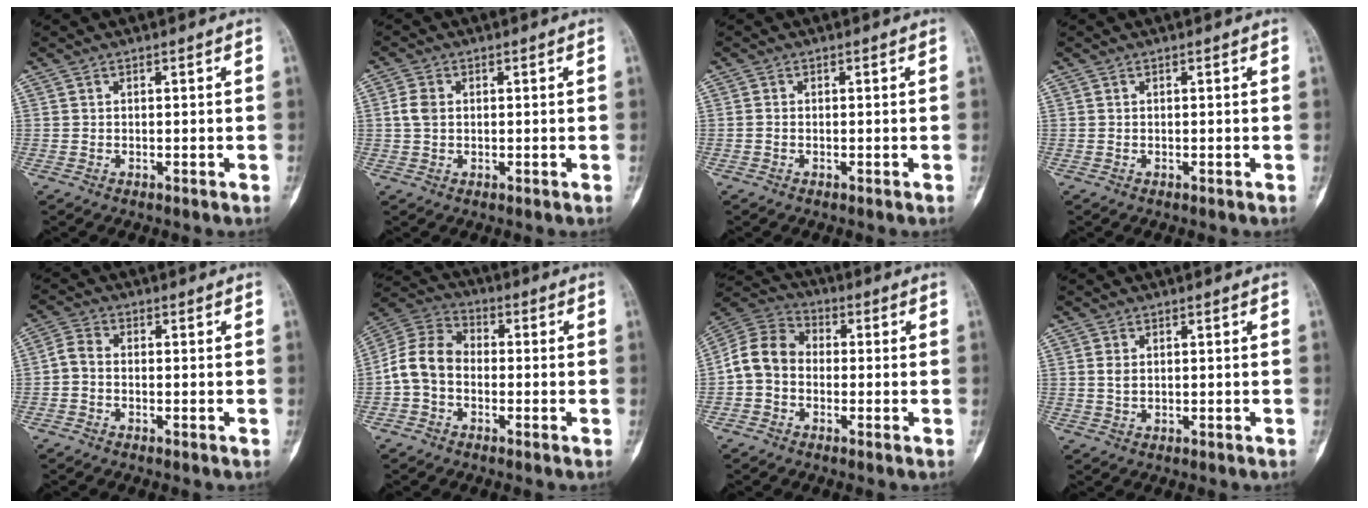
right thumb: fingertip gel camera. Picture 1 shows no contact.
{"total": 3.0, "force": [0.3, 2.2, 2.1], "torque": [-0.046, 0.005, 0.003]}
{"total": 0.5, "force": [-0.2, 0.3, 0.4], "torque": [-0.008, 0.000, -0.006]}
{"total": 0.0}
{"total": 3.0, "force": [-0.9, 1.9, 2.1], "torque": [-0.042, 0.011, -0.029]}
{"total": 9.3, "force": [-1.7, 7.0, 6.0], "torque": [-0.110, 0.032, -0.047]}
{"total": 9.2, "force": [-1.2, 7.4, 5.4], "torque": [-0.093, 0.031, -0.040]}
{"total": 1.8, "force": [0.3, 1.2, 1.4], "torque": [-0.025, -0.002, 0.009]}